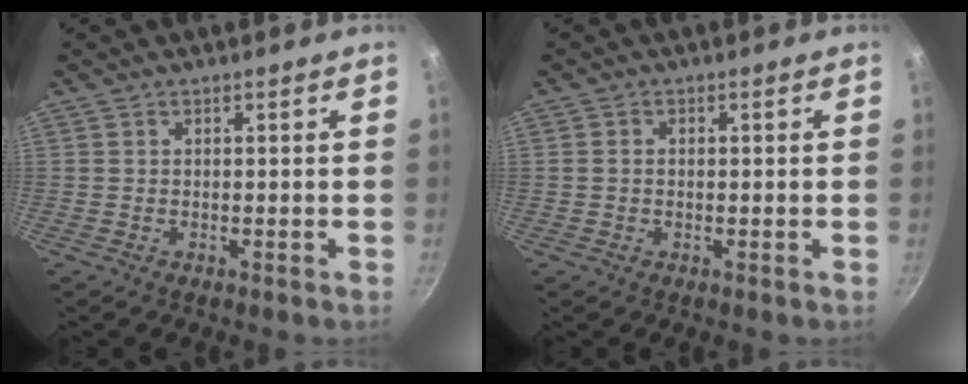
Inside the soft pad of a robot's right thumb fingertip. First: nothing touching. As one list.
[{"total": 1.1, "force": [-0.1, 0.9, 0.7], "torque": [-0.012, 0.005, -0.002]}]